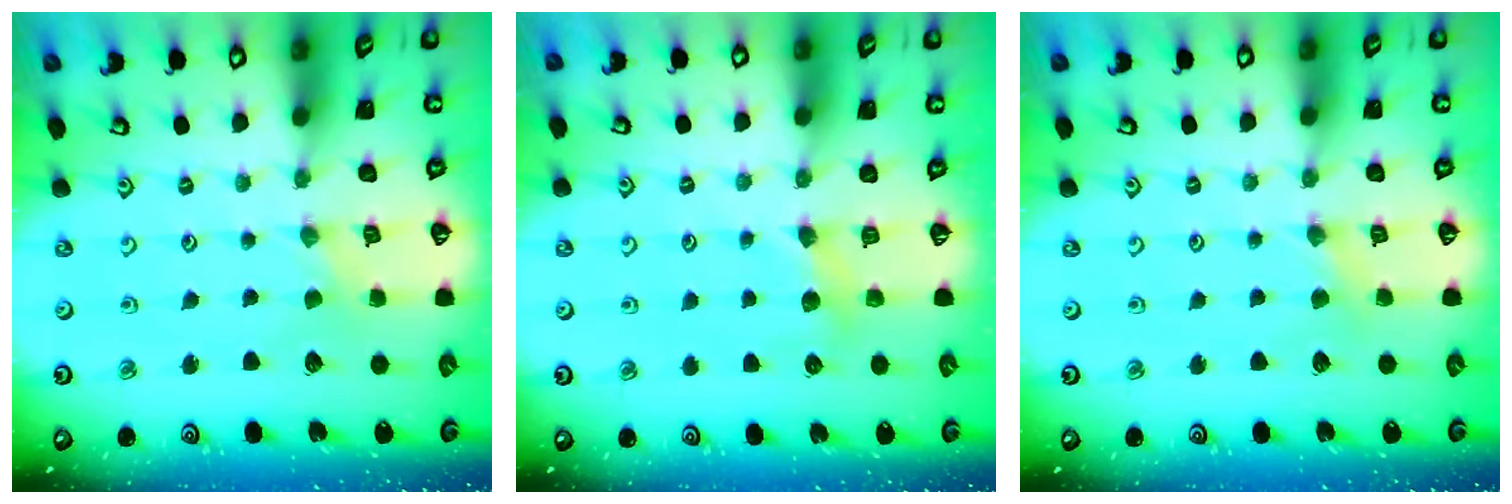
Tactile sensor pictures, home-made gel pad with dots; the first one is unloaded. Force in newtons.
{"total": 4.6, "press": 4.6, "slide": 0.5}
{"total": 2.0, "press": 2.0, "slide": 0.4}